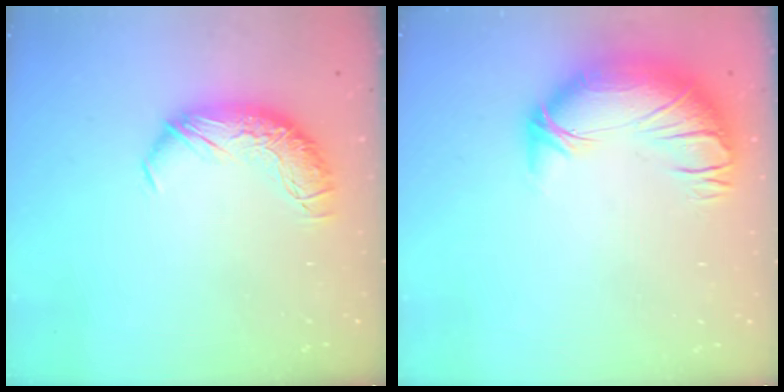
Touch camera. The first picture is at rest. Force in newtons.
{"total": 3.8, "press": 2.1, "slide": 3.2}